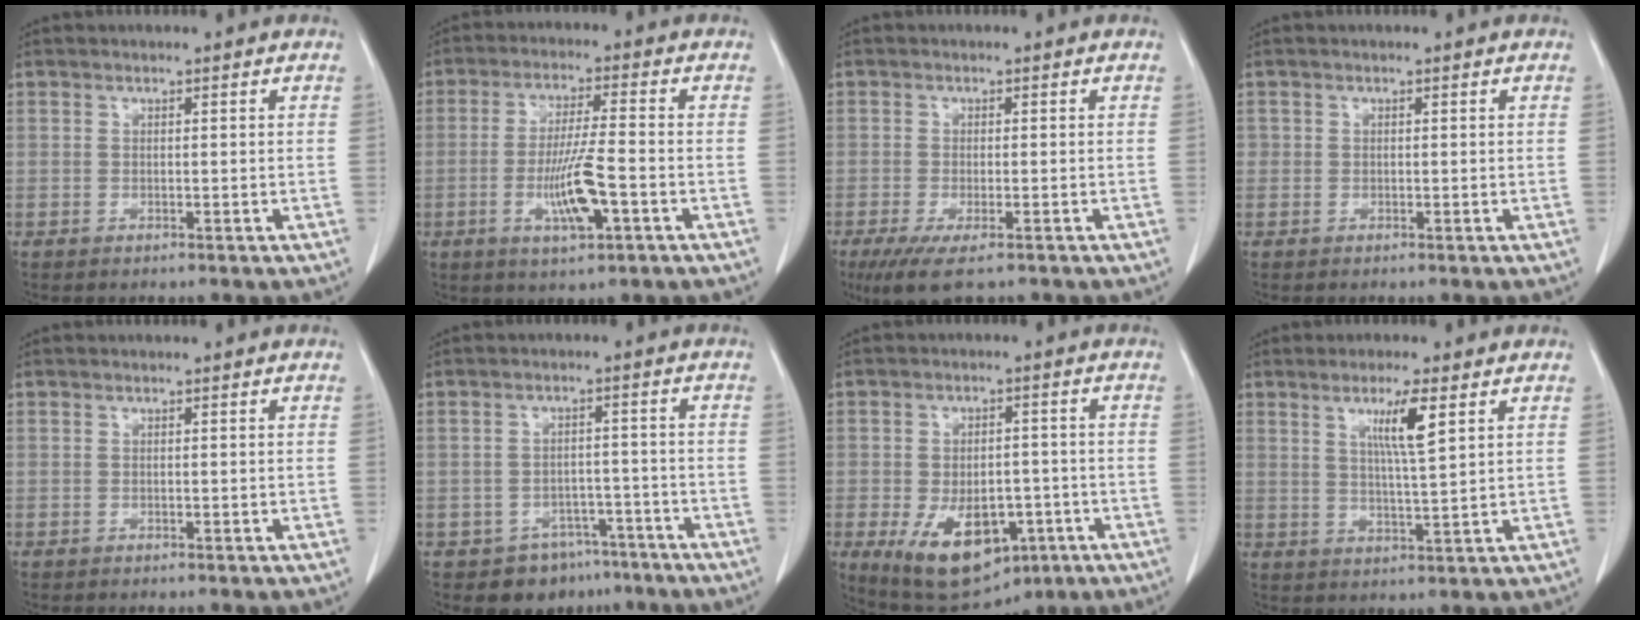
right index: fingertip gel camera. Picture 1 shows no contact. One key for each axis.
{"total": 8.5, "fx": -2.8, "fy": 0.8, "fz": 8.0, "tx": -0.151, "ty": -0.008, "tz": -0.049}
{"total": 6.9, "fx": -4.7, "fy": 1.6, "fz": 4.8, "tx": -0.078, "ty": -0.019, "tz": -0.073}
{"total": 0.5, "fx": 0.0, "fy": 0.5, "fz": 0.1, "tx": 0.005, "ty": 0.003, "tz": -0.002}
{"total": 0.0}
{"total": 7.0, "fx": -4.8, "fy": 5.0, "fz": 1.0, "tx": 0.004, "ty": 0.019, "tz": -0.061}
{"total": 13.1, "fx": -5.8, "fy": 7.3, "fz": 9.2, "tx": -0.156, "ty": -0.006, "tz": -0.075}
{"total": 6.6, "fx": 3.1, "fy": 0.6, "fz": 5.8, "tx": -0.101, "ty": -0.003, "tz": 0.054}